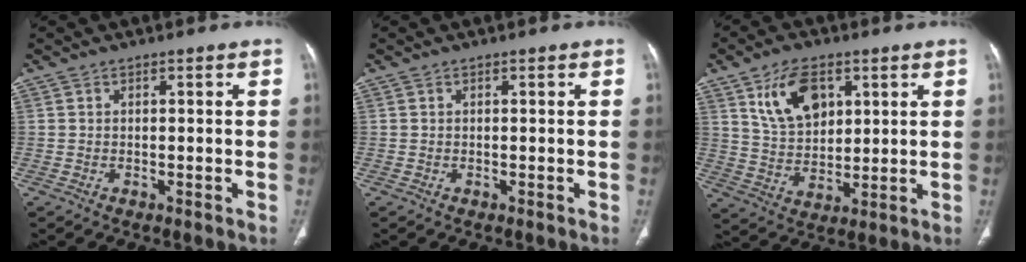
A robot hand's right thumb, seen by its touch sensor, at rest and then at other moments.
{"total": 0.0}
{"total": 11.6, "force": [5.2, 7.2, 7.4], "torque": [-0.107, -0.023, 0.104]}